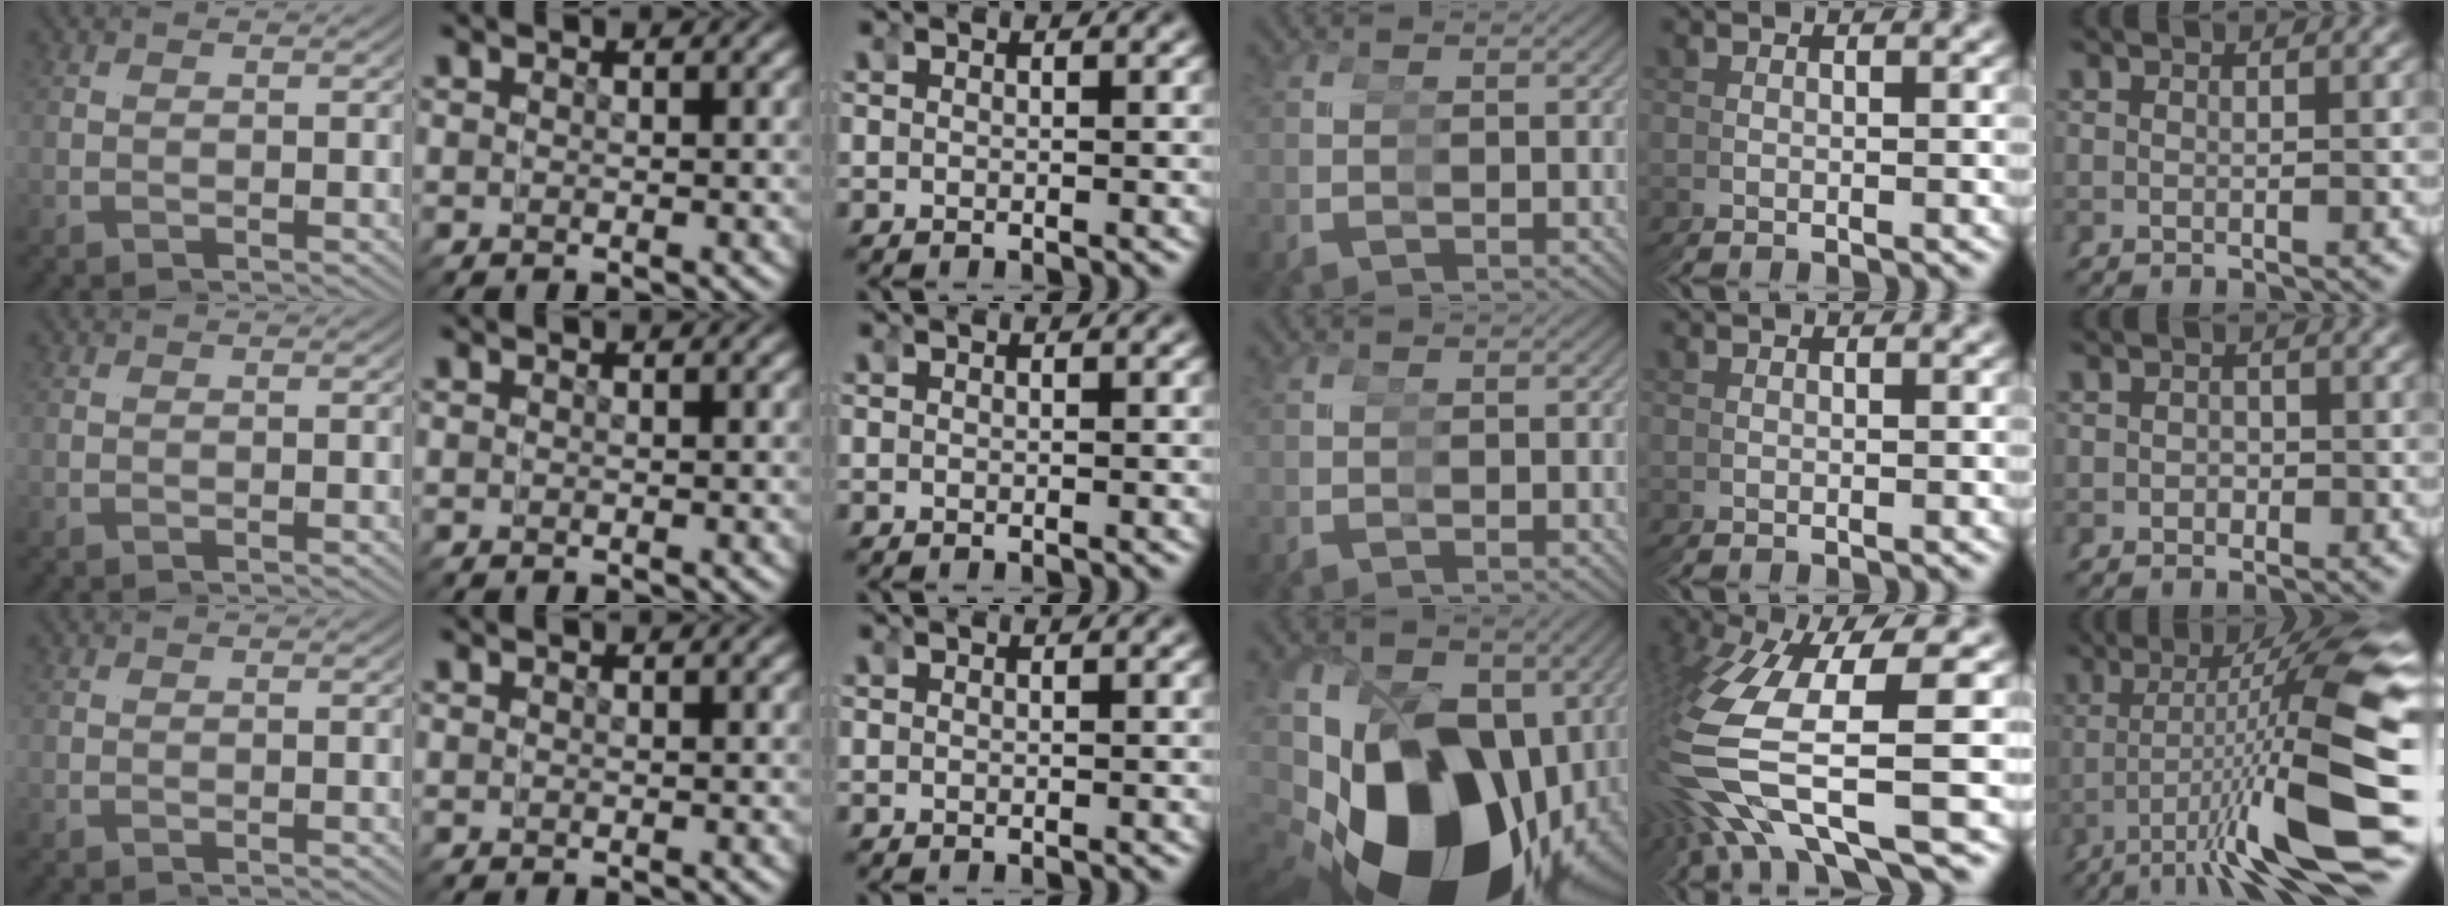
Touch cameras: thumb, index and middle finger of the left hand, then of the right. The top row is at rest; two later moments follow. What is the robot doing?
{"motion": "grasp_and_lifting", "object": "scissors"}